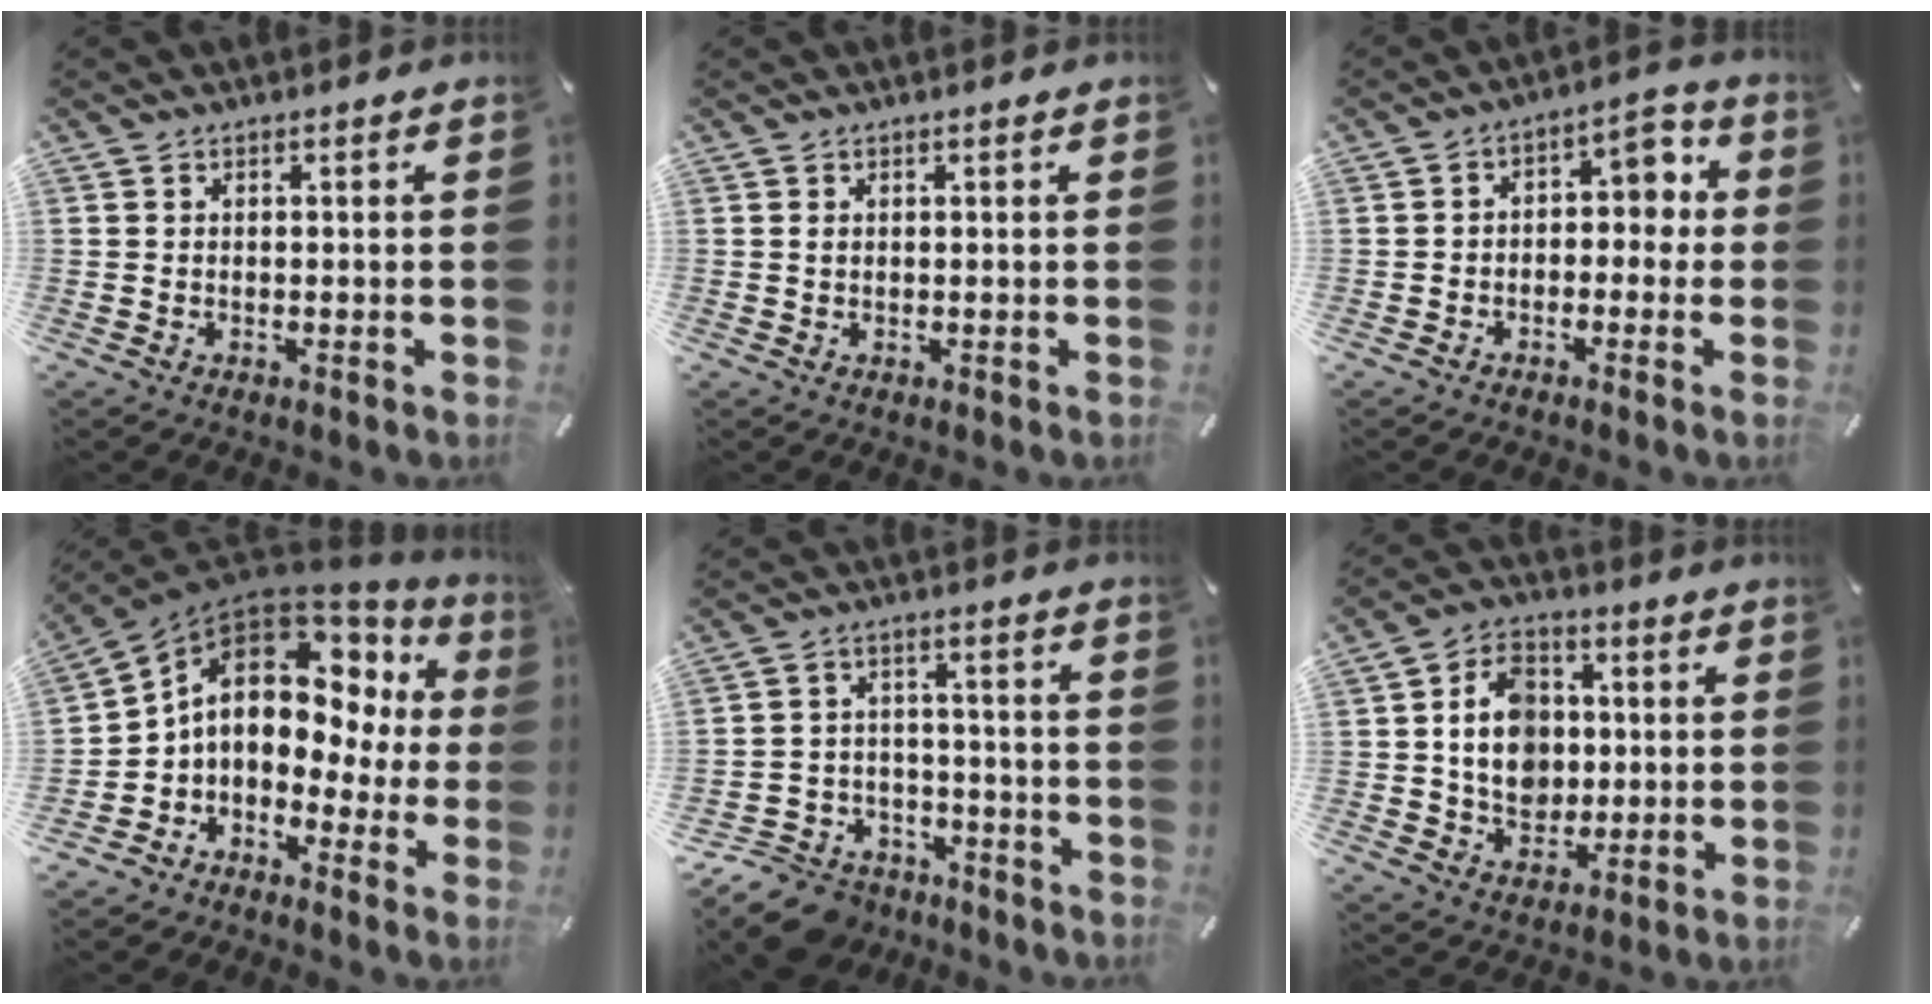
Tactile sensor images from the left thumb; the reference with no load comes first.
{"total": 0.5, "force": [0.1, 0.2, 0.5], "torque": [-0.010, -0.001, 0.002]}
{"total": 5.4, "force": [-0.5, 4.1, 3.5], "torque": [-0.045, 0.002, -0.019]}
{"total": 13.0, "force": [2.1, 9.2, 8.9], "torque": [-0.148, -0.012, 0.028]}
{"total": 11.2, "force": [-8.4, 6.5, 3.3], "torque": [-0.060, 0.056, -0.153]}
{"total": 12.0, "force": [0.6, 9.9, 6.7], "torque": [-0.119, 0.018, 0.015]}